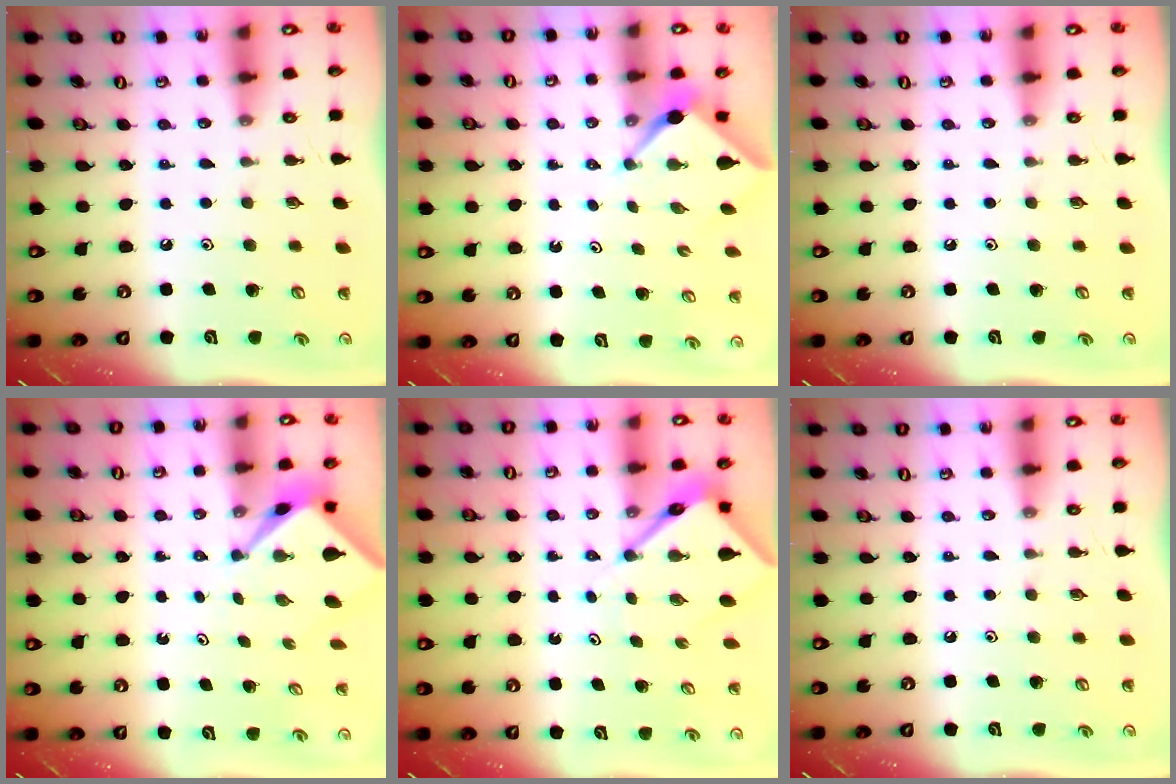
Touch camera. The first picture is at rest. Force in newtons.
{"total": 2.4, "press": 2.4, "slide": 0.3}
{"total": 0.0}
{"total": 2.4, "press": 2.3, "slide": 0.3}
{"total": 5.9, "press": 5.9, "slide": 0.6}
{"total": 0.0}